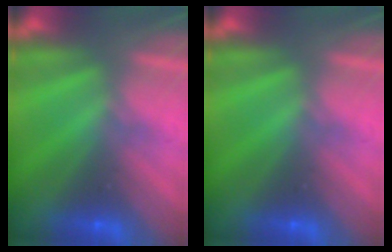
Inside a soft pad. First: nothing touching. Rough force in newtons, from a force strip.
{"total": 0.0}